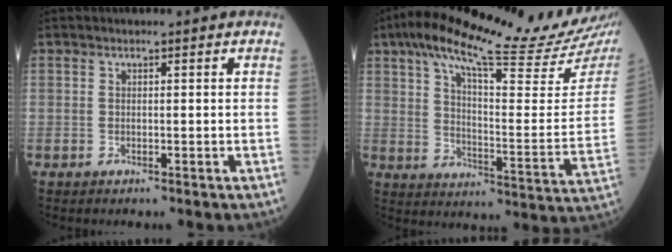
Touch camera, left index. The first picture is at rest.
{"total": 25.2, "force": [20.2, 1.9, 14.9], "torque": [-0.235, -0.023, 0.275]}